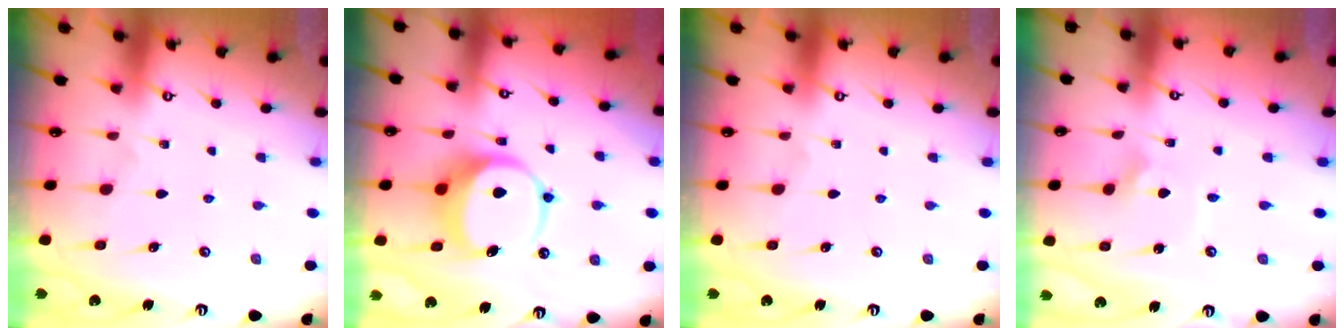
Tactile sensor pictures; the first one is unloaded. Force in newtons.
{"total": 9.5, "press": 9.3, "slide": 1.7}
{"total": 0.0}
{"total": 1.7, "press": 1.7, "slide": 0.3}